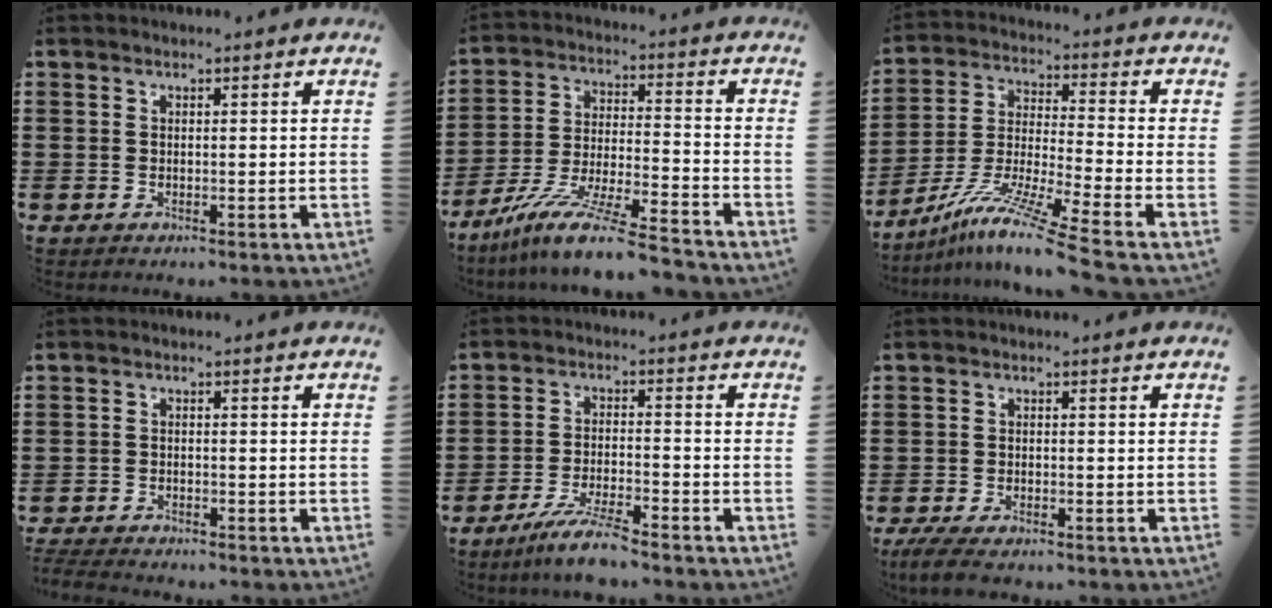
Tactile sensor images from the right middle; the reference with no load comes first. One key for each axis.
{"total": 11.1, "fx": -9.5, "fy": -0.2, "fz": 5.7, "tx": -0.117, "ty": 0.003, "tz": -0.190}
{"total": 10.6, "fx": -8.2, "fy": -0.7, "fz": 6.5, "tx": -0.137, "ty": -0.010, "tz": -0.171}
{"total": 2.5, "fx": -2.5, "fy": 0.2, "fz": 0.3, "tx": -0.014, "ty": -0.003, "tz": -0.055}
{"total": 6.1, "fx": -5.1, "fy": 0.1, "fz": 3.2, "tx": -0.071, "ty": -0.013, "tz": -0.098}
{"total": 2.8, "fx": -2.4, "fy": 0.5, "fz": 1.4, "tx": -0.045, "ty": -0.006, "tz": -0.054}